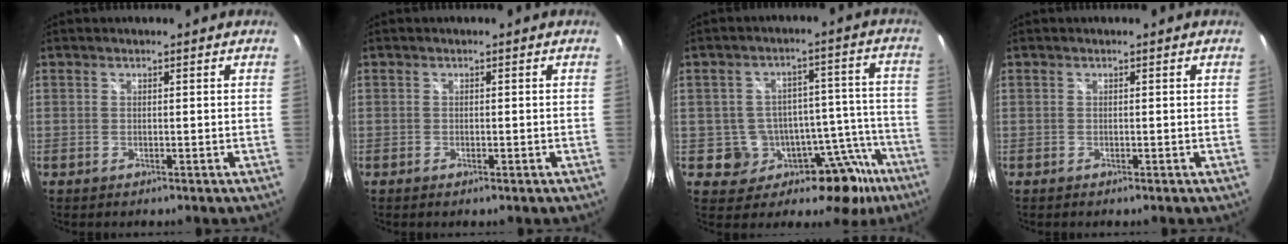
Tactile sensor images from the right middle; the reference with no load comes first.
{"total": 0.6, "force": [-0.4, 0.2, 0.4], "torque": [-0.006, -0.002, -0.009]}
{"total": 16.3, "force": [-9.6, 10.6, 7.8], "torque": [-0.101, 0.026, -0.102]}
{"total": 0.0}